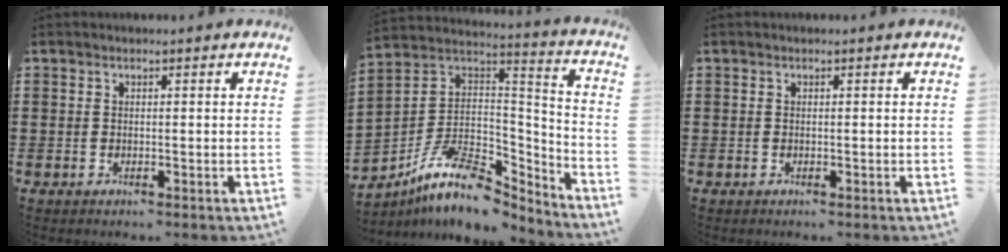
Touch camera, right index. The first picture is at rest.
{"total": 11.5, "force": [-7.7, 4.8, 7.0], "torque": [-0.144, 0.016, -0.145]}
{"total": 0.0}